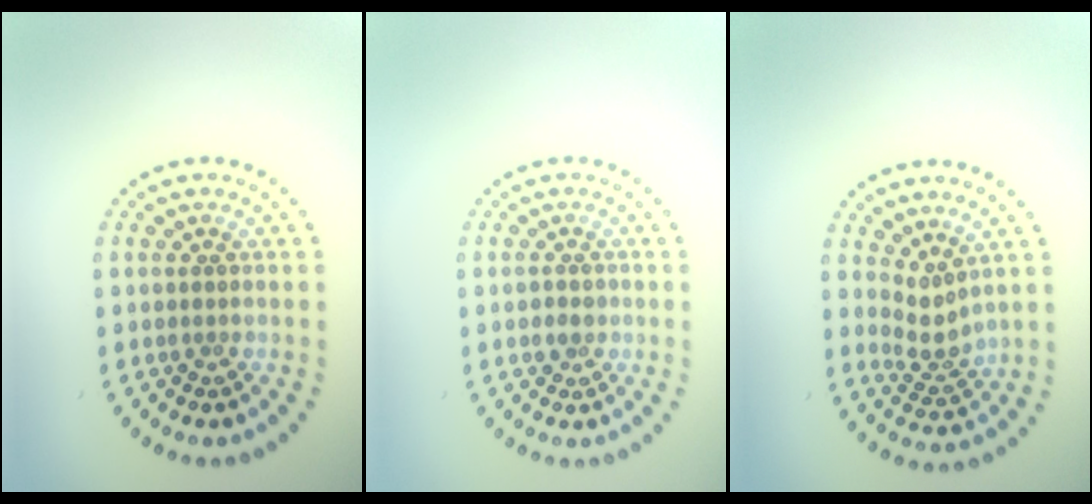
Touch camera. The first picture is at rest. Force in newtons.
{"total": 1.5, "press": 1.3, "slide": 0.7}
{"total": 2.4, "press": 1.6, "slide": 1.7}